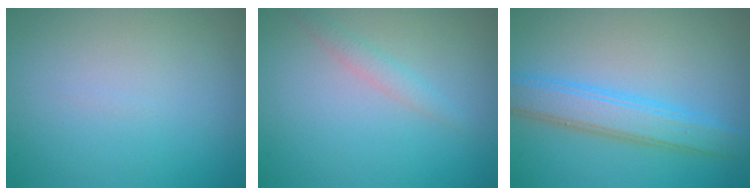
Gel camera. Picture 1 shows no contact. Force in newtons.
{"total": 2.0, "press": 2.0, "slide": 0.2}
{"total": 4.4, "press": 4.4, "slide": 0.1}